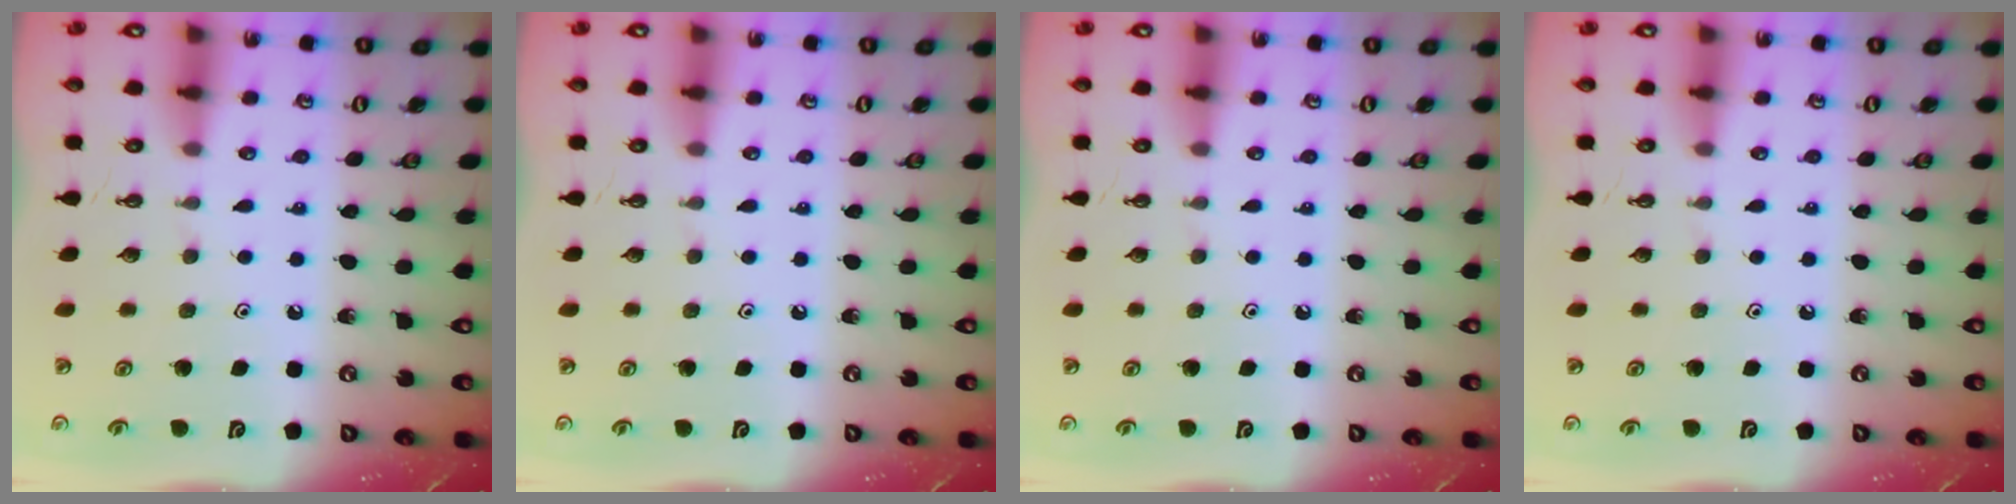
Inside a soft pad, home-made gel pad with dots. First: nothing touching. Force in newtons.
{"total": 0.0}
{"total": 0.0}
{"total": 0.0}